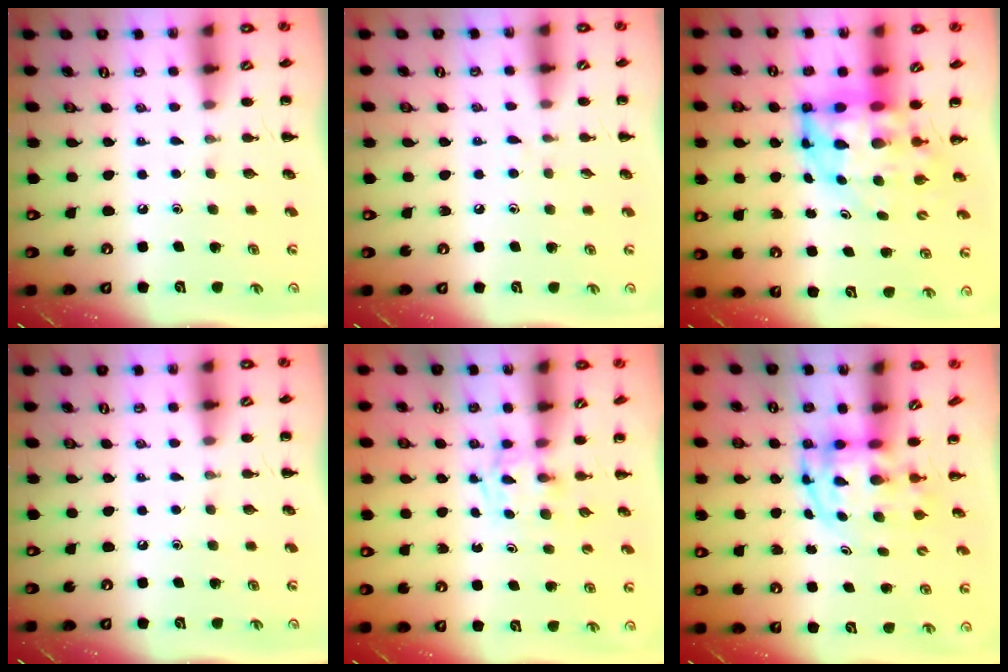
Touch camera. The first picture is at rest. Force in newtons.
{"total": 3.7, "press": 3.4, "slide": 1.6}
{"total": 8.2, "press": 7.9, "slide": 2.1}
{"total": 0.0}
{"total": 1.8, "press": 1.4, "slide": 1.1}
{"total": 3.9, "press": 3.9, "slide": 0.7}